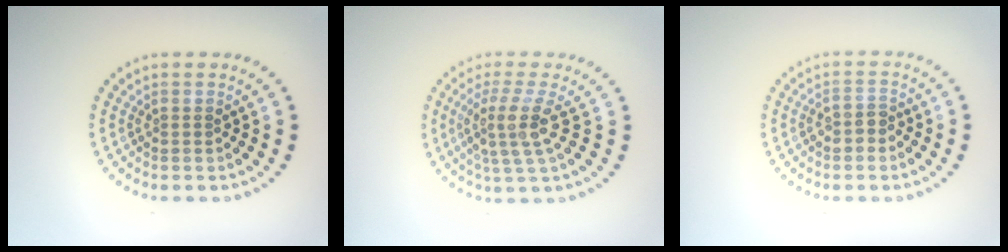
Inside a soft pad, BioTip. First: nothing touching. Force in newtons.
{"total": 3.8, "press": 2.8, "slide": 2.6}
{"total": 1.6, "press": 1.5, "slide": 0.5}